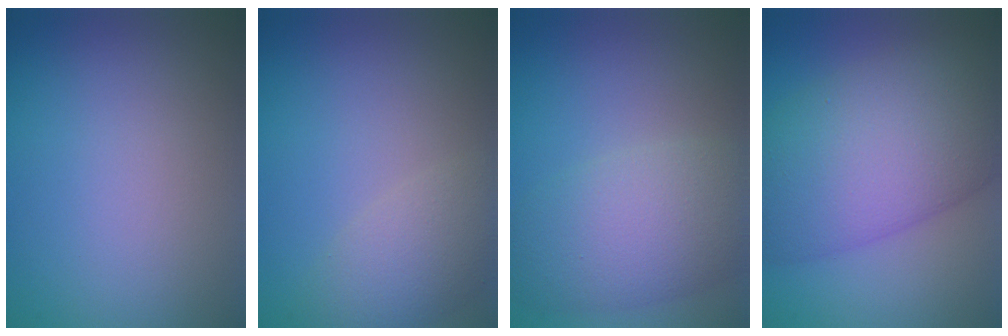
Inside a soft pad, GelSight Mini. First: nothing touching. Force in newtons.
{"total": 3.8, "press": 3.8, "slide": 0.4}
{"total": 6.8, "press": 6.8, "slide": 0.2}
{"total": 11.2, "press": 11.2, "slide": 0.2}